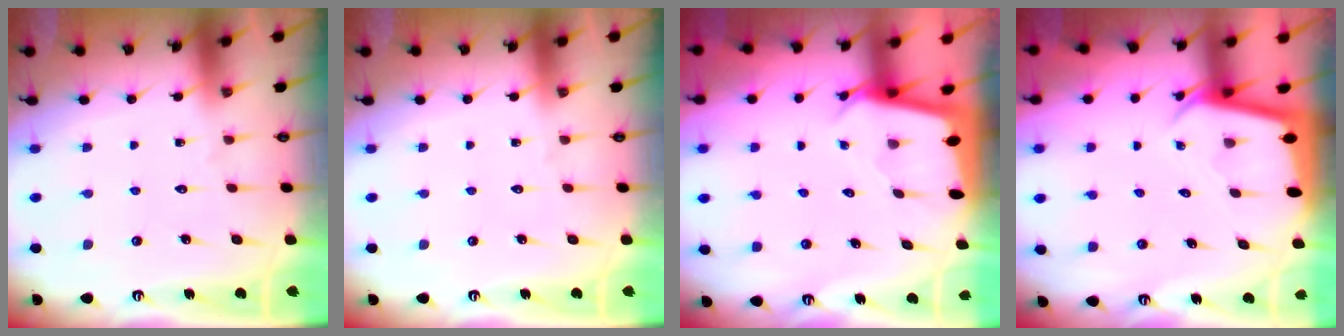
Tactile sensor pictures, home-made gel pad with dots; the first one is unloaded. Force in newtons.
{"total": 0.0}
{"total": 2.4, "press": 2.4, "slide": 0.2}
{"total": 2.1, "press": 2.1, "slide": 0.1}